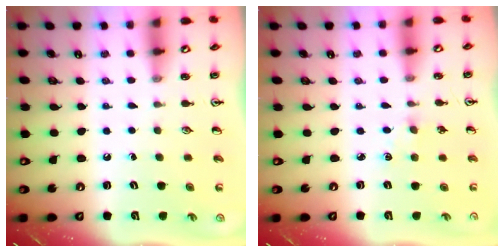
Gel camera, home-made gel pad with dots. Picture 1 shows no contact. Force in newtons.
{"total": 2.2, "press": 2.2, "slide": 0.4}